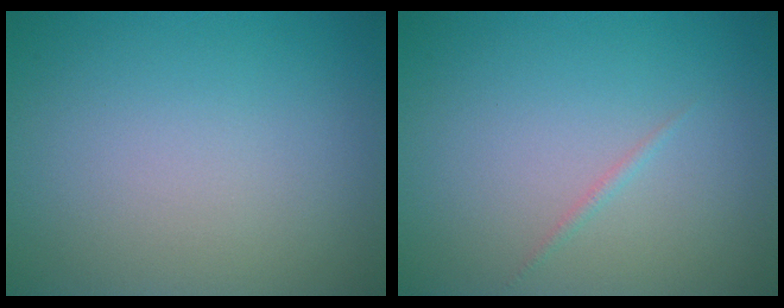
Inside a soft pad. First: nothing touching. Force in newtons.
{"total": 0.6, "press": 0.6, "slide": 0.0}